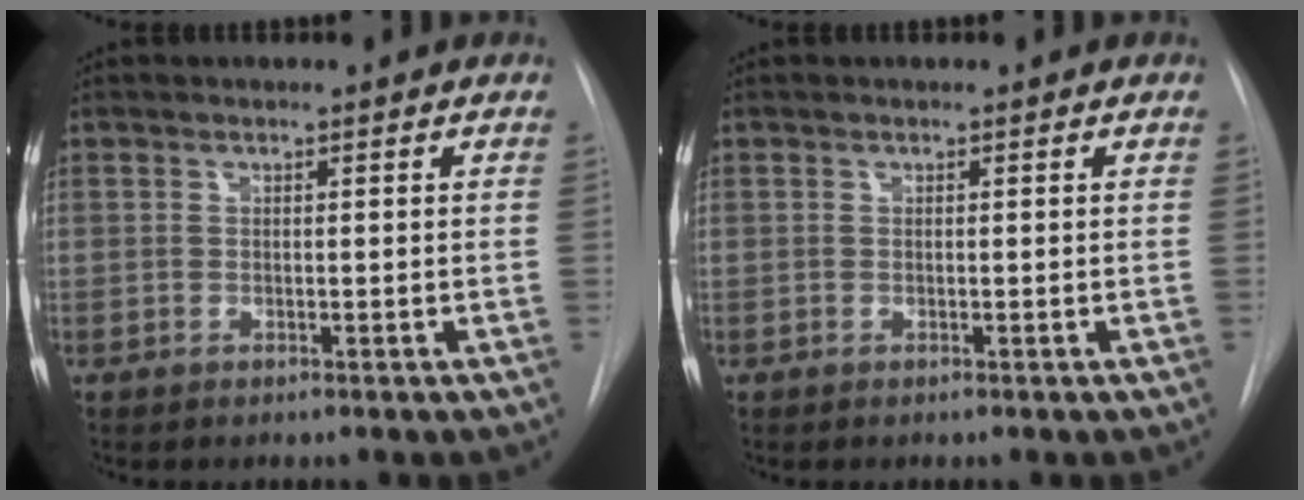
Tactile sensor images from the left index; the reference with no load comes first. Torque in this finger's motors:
{"motor_torque": [-0.01, 0.01, 0.00, 0.00]}